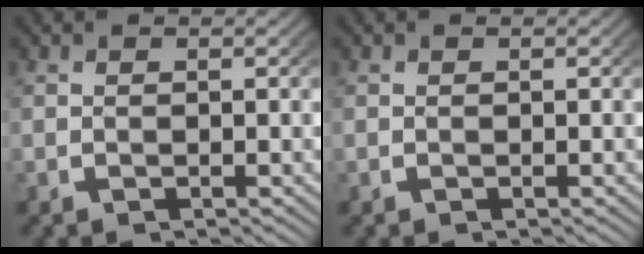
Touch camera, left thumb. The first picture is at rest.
{"total": 0.0}